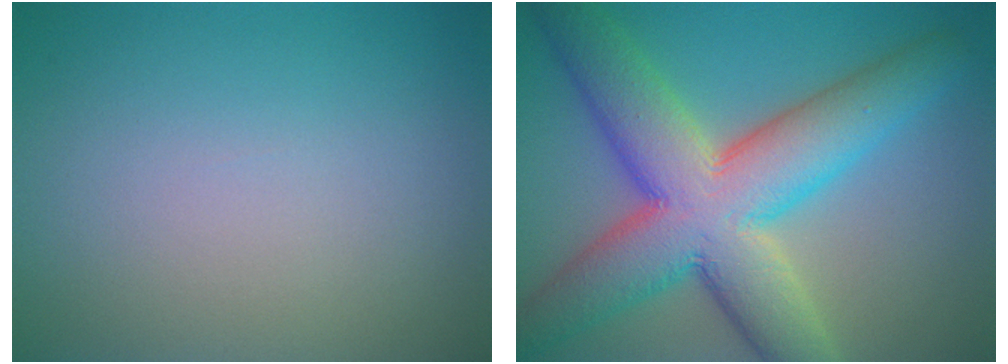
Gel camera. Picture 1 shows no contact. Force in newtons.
{"total": 12.1, "press": 12.1, "slide": 0.6}